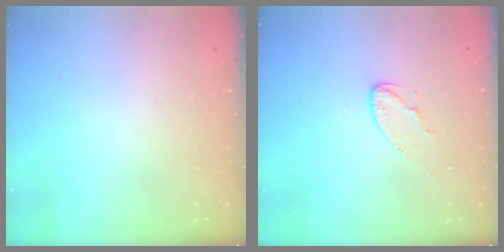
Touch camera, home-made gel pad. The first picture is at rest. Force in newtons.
{"total": 5.3, "press": 5.2, "slide": 0.6}